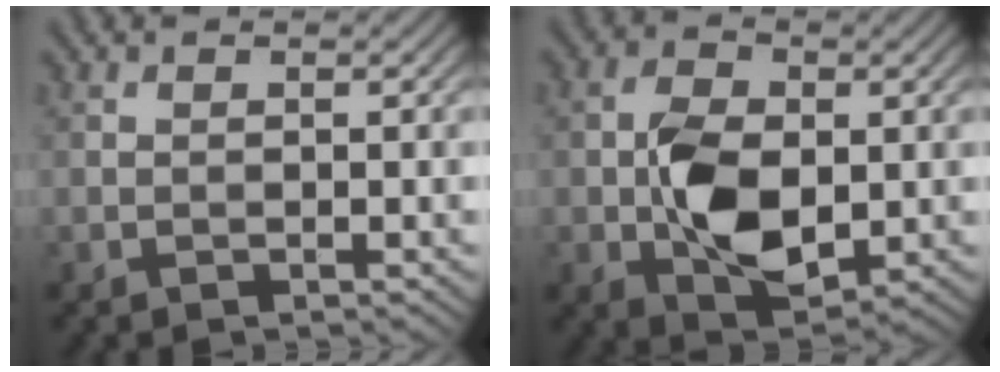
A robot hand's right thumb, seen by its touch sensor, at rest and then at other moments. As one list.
[{"total": 8.2, "force": [-0.9, 5.0, 6.5], "torque": [-0.131, -0.006, -0.018]}]